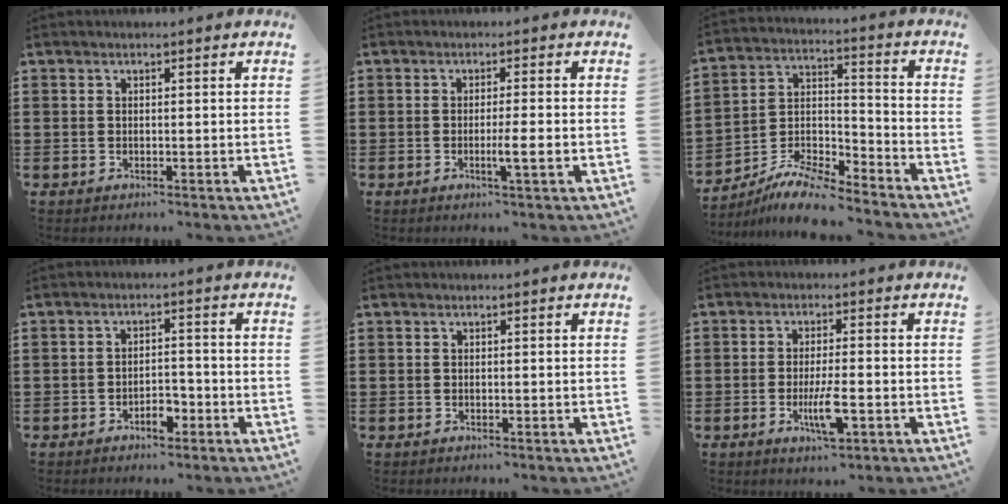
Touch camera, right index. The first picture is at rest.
{"total": 3.6, "force": [-1.2, -0.1, 3.4], "torque": [-0.055, -0.009, -0.021]}
{"total": 9.5, "force": [-8.9, 1.4, 2.8], "torque": [-0.057, 0.017, -0.176]}
{"total": 3.6, "force": [-2.2, 1.7, 2.3], "torque": [-0.041, 0.005, -0.041]}
{"total": 0.0}
{"total": 5.6, "force": [-2.0, 1.3, 5.1], "torque": [-0.103, -0.011, -0.038]}